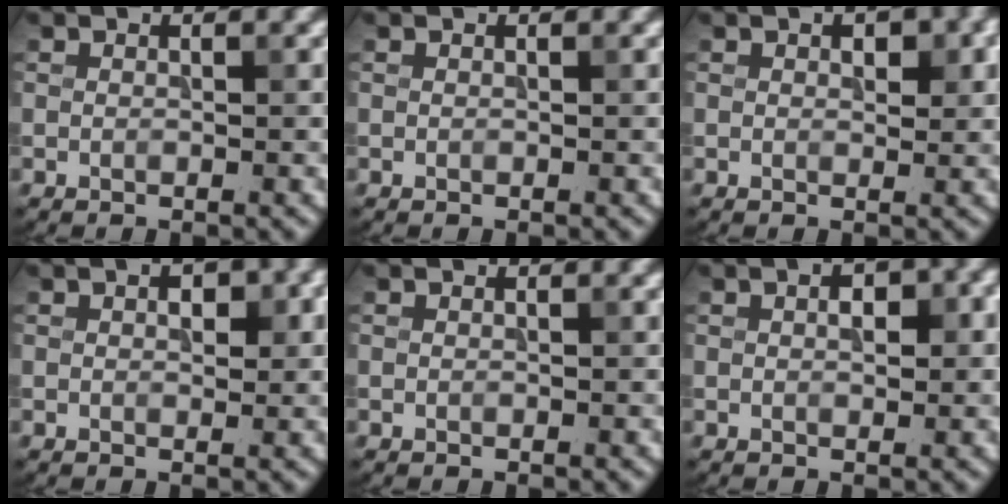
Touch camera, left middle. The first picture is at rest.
{"total": 0.0}
{"total": 2.3, "force": [0.8, 1.2, 1.8], "torque": [-0.019, 0.000, 0.012]}
{"total": 2.6, "force": [0.6, 1.4, 2.1], "torque": [-0.026, 0.003, 0.010]}
{"total": 0.0}
{"total": 3.0, "force": [0.6, 1.5, 2.6], "torque": [-0.036, 0.005, 0.009]}